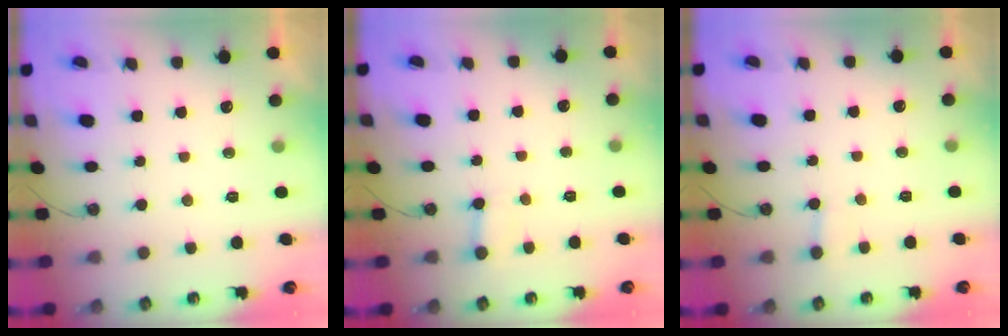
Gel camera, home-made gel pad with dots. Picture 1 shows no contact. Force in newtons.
{"total": 2.2, "press": 2.2, "slide": 0.5}
{"total": 2.4, "press": 2.4, "slide": 0.3}